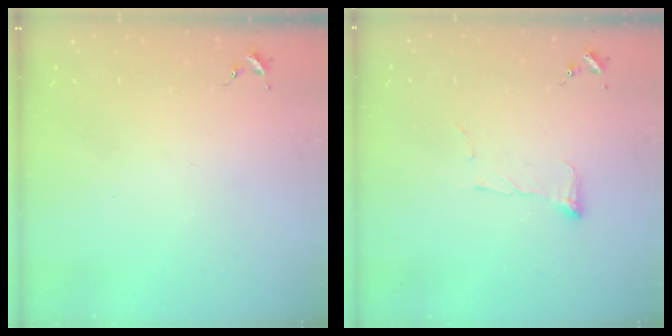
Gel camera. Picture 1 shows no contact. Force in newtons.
{"total": 6.1, "press": 6.1, "slide": 0.3}